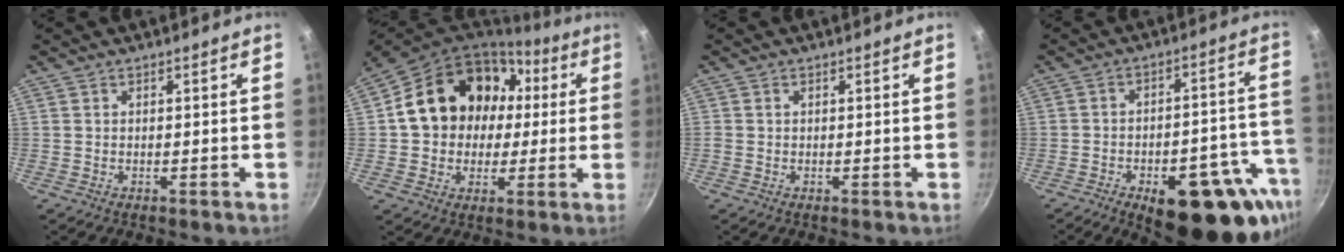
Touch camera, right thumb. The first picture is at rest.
{"total": 20.5, "force": [3.5, 16.4, 11.8], "torque": [-0.171, 0.041, 0.059]}
{"total": 0.5, "force": [0.1, 0.5, 0.2], "torque": [-0.002, 0.003, 0.000]}
{"total": 23.0, "force": [-11.6, 9.9, 17.2], "torque": [-0.158, 0.043, -0.146]}